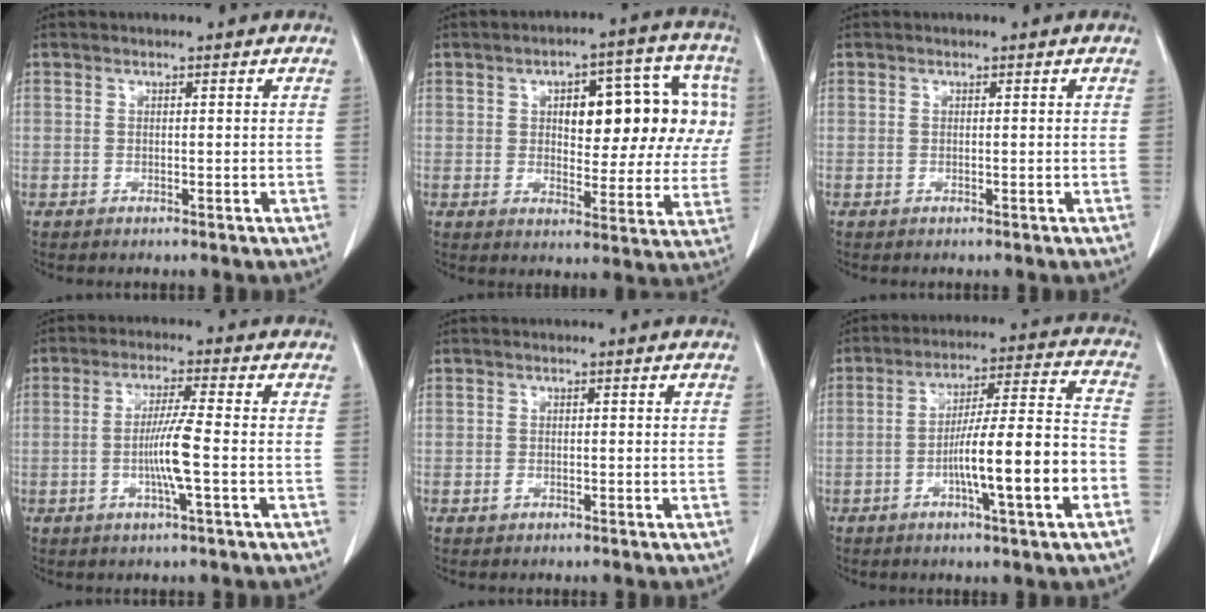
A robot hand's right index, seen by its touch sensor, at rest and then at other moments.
{"total": 15.3, "force": [3.4, 6.5, 13.5], "torque": [-0.162, 0.037, 0.048]}
{"total": 0.0}
{"total": 6.1, "force": [-1.2, -0.6, 6.0], "torque": [-0.115, -0.002, -0.023]}
{"total": 0.7, "force": [-0.4, 0.5, 0.4], "torque": [-0.007, 0.001, -0.005]}
{"total": 14.0, "force": [-4.6, 0.5, 13.2], "torque": [-0.210, 0.014, -0.070]}